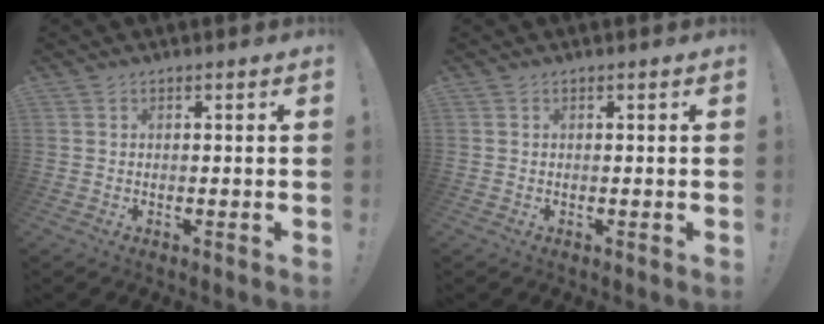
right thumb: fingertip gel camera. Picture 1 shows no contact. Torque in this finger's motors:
{"motor_torque": [0.00, 0.00, -0.01, 0.01, 0.05]}